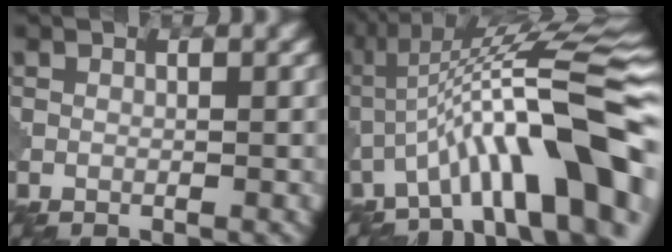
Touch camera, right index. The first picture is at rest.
{"total": 12.3, "force": [-4.1, 2.2, 11.3], "torque": [-0.172, 0.033, -0.052]}